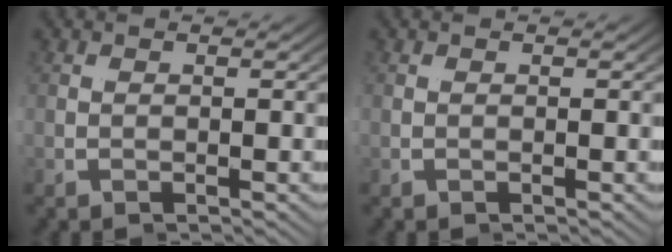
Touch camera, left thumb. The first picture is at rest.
{"total": 0.0}